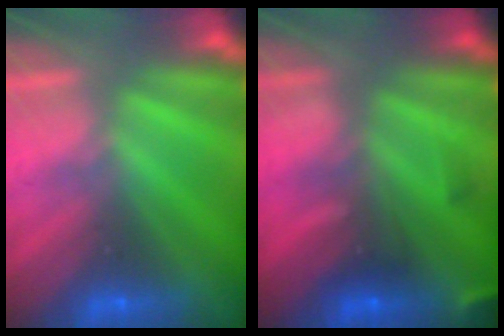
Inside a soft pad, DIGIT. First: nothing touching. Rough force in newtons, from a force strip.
{"total": 9.4}